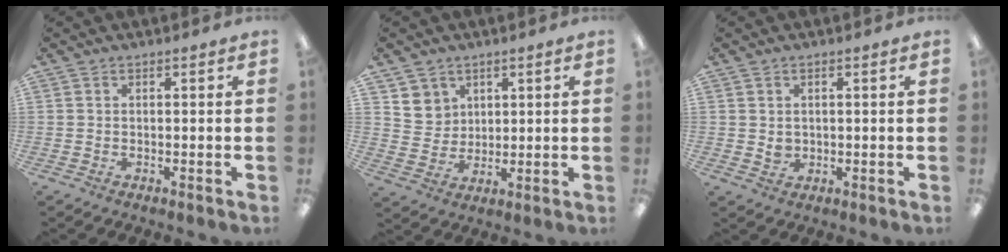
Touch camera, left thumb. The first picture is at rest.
{"total": 6.2, "force": [3.8, 4.9, -0.3], "torque": [0.001, -0.021, 0.071]}
{"total": 1.9, "force": [0.7, 1.6, 0.8], "torque": [-0.002, -0.004, 0.009]}